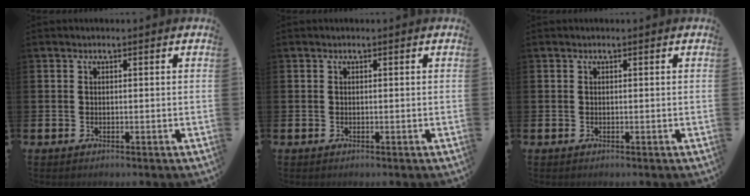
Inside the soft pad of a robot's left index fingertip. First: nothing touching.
{"total": 0.0}
{"total": 0.0}